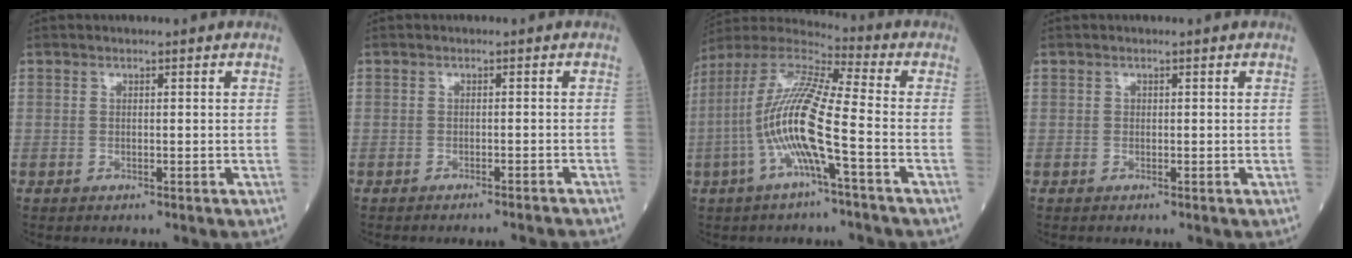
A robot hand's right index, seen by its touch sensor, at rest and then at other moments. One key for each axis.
{"total": 5.1, "fx": -4.9, "fy": -0.6, "fz": 1.1, "tx": -0.009, "ty": -0.011, "tz": -0.058}
{"total": 14.0, "fx": -3.4, "fy": 0.5, "fz": 13.6, "tx": -0.280, "ty": 0.007, "tz": -0.077}
{"total": 0.0}